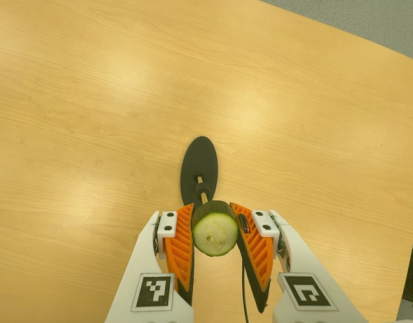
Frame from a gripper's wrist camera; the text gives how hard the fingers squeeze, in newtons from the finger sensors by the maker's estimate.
{"total": 11.5, "left": 10.6, "right": 12.3}